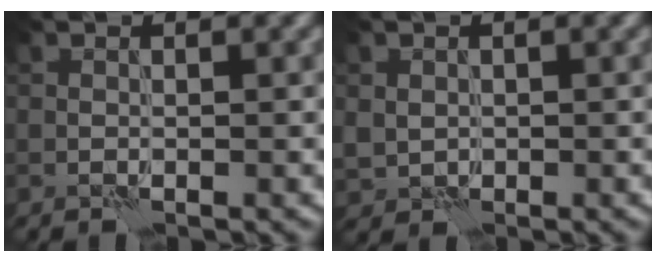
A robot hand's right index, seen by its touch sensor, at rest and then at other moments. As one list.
[{"total": 1.6, "force": [0.3, 1.6, 0.1], "torque": [-0.004, -0.004, 0.006]}]